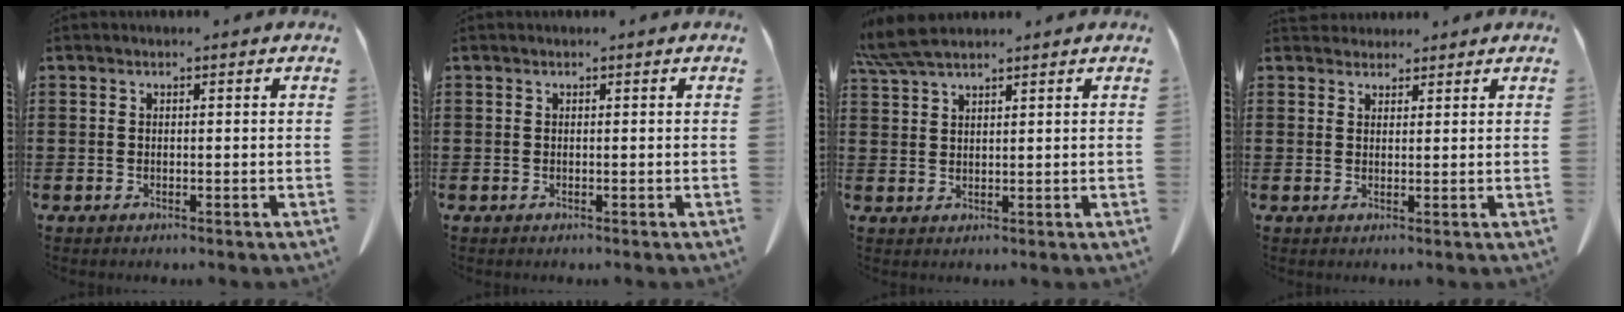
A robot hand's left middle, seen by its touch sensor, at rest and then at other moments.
{"total": 0.0}
{"total": 5.2, "force": [4.3, 0.8, 2.8], "torque": [-0.067, -0.006, 0.082]}
{"total": 2.3, "force": [2.2, 0.8, 0.1], "torque": [-0.008, 0.000, 0.043]}